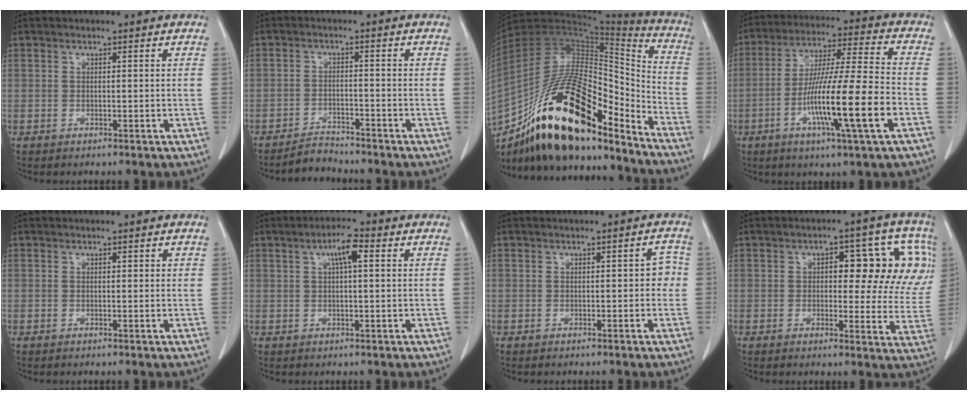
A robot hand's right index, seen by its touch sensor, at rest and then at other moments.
{"total": 3.0, "force": [-3.0, 0.2, -0.2], "torque": [0.002, -0.012, -0.051]}
{"total": 26.0, "force": [-17.0, 8.2, 18.0], "torque": [-0.318, 0.008, -0.288]}
{"total": 16.2, "force": [-5.3, -0.3, 15.3], "torque": [-0.280, -0.011, -0.095]}
{"total": 0.7, "force": [0.4, 0.3, 0.5], "torque": [-0.006, 0.001, 0.003]}
{"total": 4.2, "force": [1.4, 0.7, 3.9], "torque": [-0.071, 0.010, 0.024]}
{"total": 2.2, "force": [-0.2, 1.2, 1.9], "torque": [-0.009, 0.010, -0.004]}
{"total": 13.3, "force": [3.3, 5.9, 11.5], "torque": [-0.124, 0.026, 0.037]}